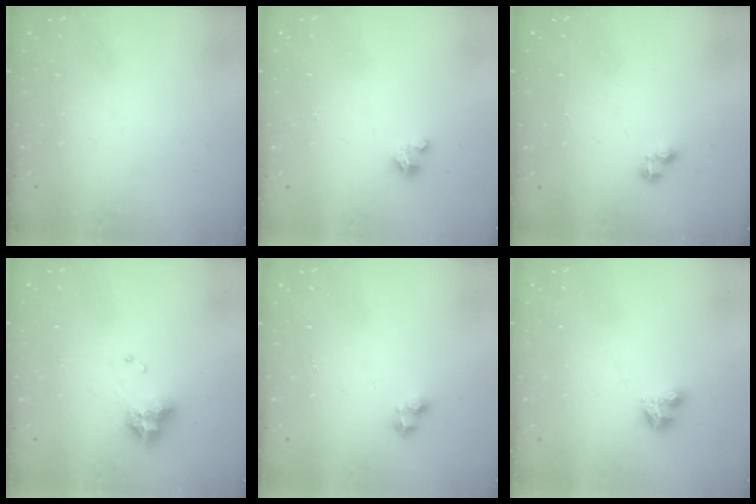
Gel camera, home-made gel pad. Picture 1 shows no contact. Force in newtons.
{"total": 2.6, "press": 2.6, "slide": 0.2}
{"total": 2.1, "press": 2.0, "slide": 0.4}
{"total": 8.2, "press": 8.1, "slide": 1.1}
{"total": 3.4, "press": 3.2, "slide": 1.2}
{"total": 3.6, "press": 3.6, "slide": 0.2}